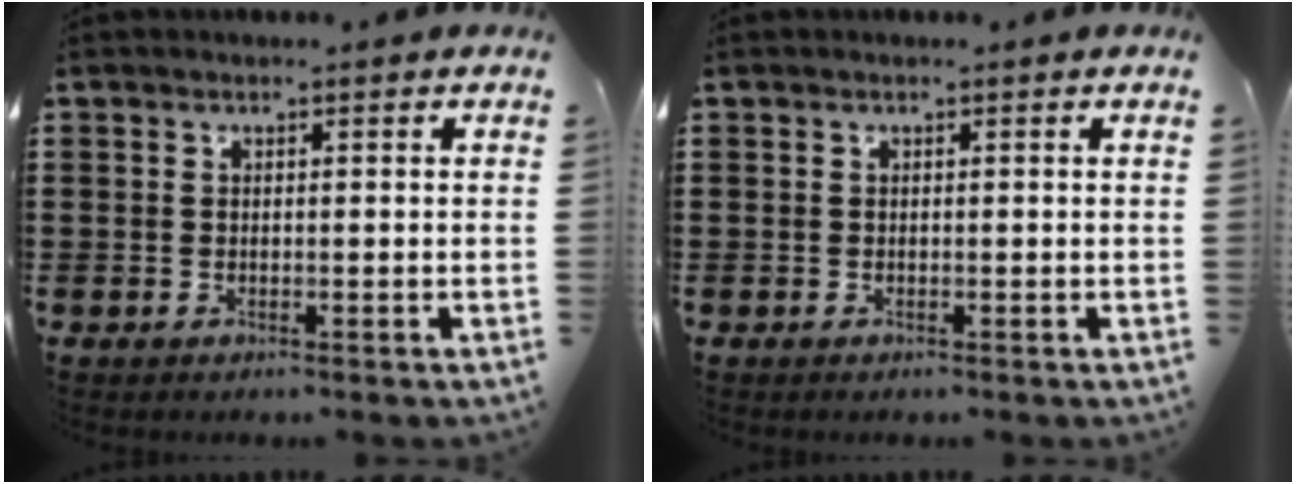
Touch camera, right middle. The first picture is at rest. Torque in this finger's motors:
{"motor_torque": [-0.15, -0.32, 0.00, -0.01]}